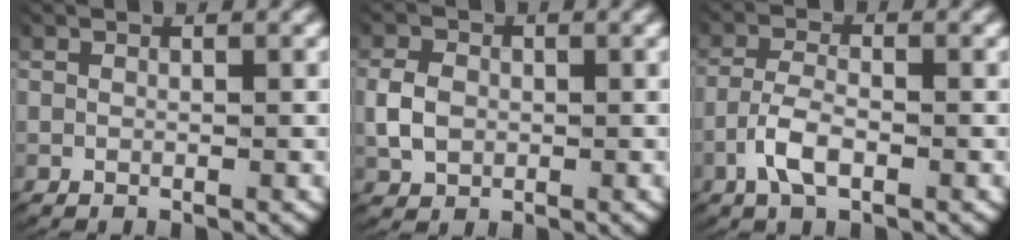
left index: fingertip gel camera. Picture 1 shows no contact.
{"total": 2.8, "force": [-0.1, 2.4, 1.6], "torque": [-0.042, -0.005, 0.004]}
{"total": 3.4, "force": [-1.7, 1.6, 2.5], "torque": [-0.060, -0.008, -0.028]}